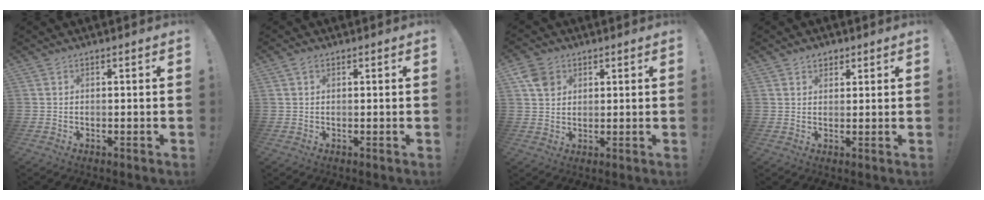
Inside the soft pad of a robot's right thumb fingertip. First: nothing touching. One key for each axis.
{"total": 1.5, "fx": 0.8, "fy": 1.0, "fz": 0.8, "tx": -0.010, "ty": 0.002, "tz": 0.012}
{"total": 6.0, "fx": 2.6, "fy": 4.6, "fz": 2.7, "tx": -0.036, "ty": -0.003, "tz": 0.052}
{"total": 2.7, "fx": 1.7, "fy": 2.0, "fz": 0.8, "tx": 0.001, "ty": -0.009, "tz": 0.028}